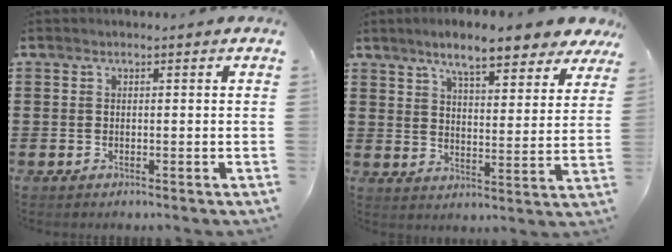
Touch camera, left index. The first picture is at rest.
{"total": 8.0, "force": [6.8, 1.1, 4.0], "torque": [-0.086, -0.026, 0.116]}